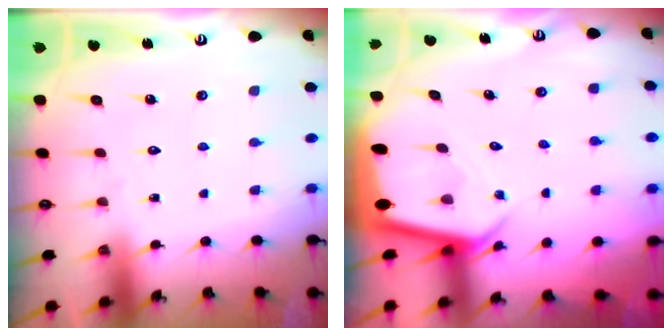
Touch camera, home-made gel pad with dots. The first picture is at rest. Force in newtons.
{"total": 3.6, "press": 3.6, "slide": 0.4}